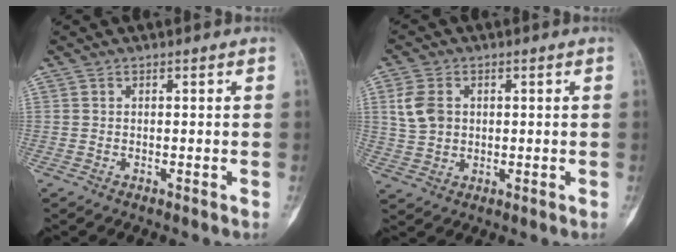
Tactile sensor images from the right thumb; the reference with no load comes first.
{"total": 6.5, "force": [1.5, 5.0, 4.0], "torque": [-0.073, 0.000, 0.033]}